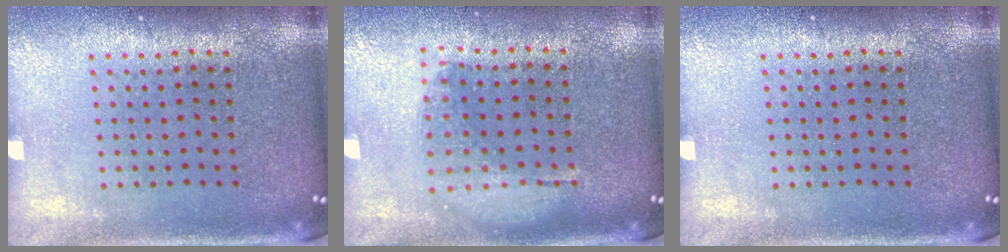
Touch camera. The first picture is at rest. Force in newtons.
{"total": 1.1, "press": 1.0, "slide": 0.6}
{"total": 0.0}